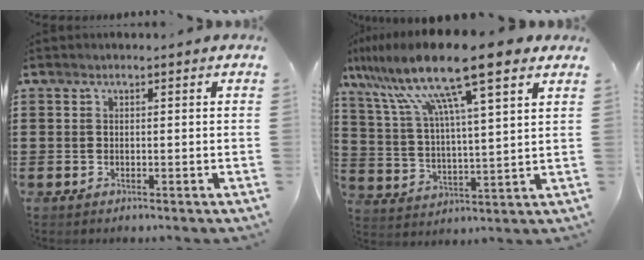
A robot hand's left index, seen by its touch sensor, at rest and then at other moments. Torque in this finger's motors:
{"motor_torque": [0.82, 0.76, 1.05, 0.11]}